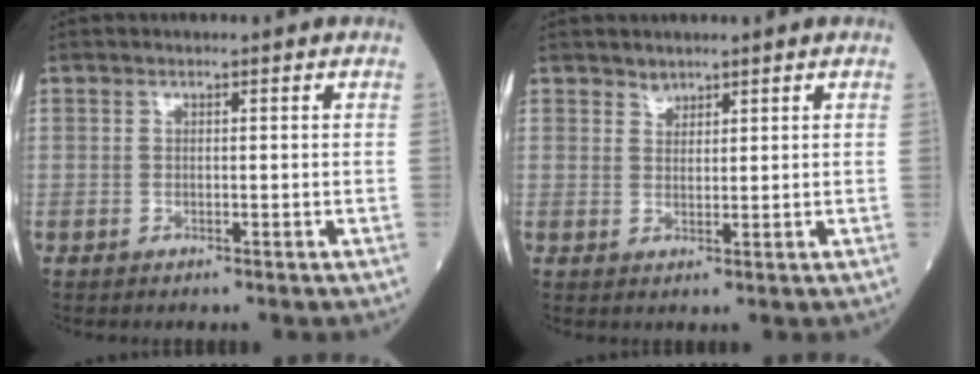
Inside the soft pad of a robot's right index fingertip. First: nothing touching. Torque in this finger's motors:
{"motor_torque": [0.00, 0.00, 0.00, -0.01]}